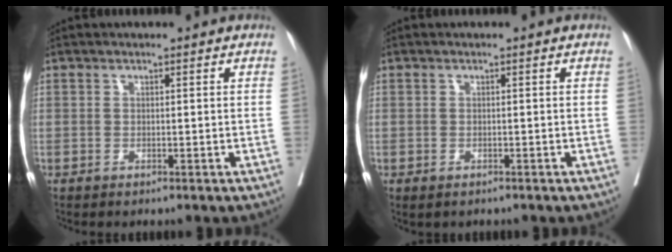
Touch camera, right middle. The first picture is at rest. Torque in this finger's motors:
{"motor_torque": [0.98, -1.16, 0.08, 0.05]}